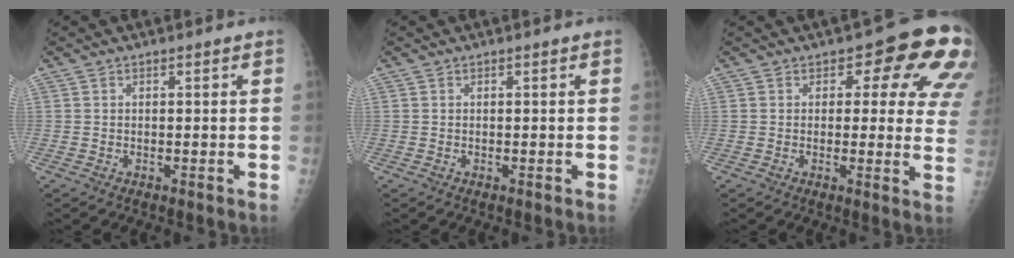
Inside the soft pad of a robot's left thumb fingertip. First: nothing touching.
{"total": 0.0}
{"total": 13.3, "force": [5.6, 6.7, 10.0], "torque": [-0.062, -0.024, 0.045]}